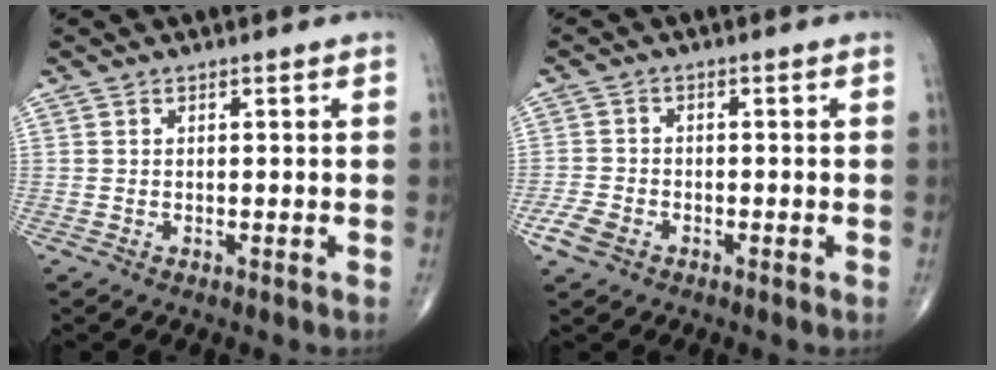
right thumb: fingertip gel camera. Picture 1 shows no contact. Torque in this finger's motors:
{"motor_torque": [0.13, 0.55, -0.11, -0.17, 0.00]}